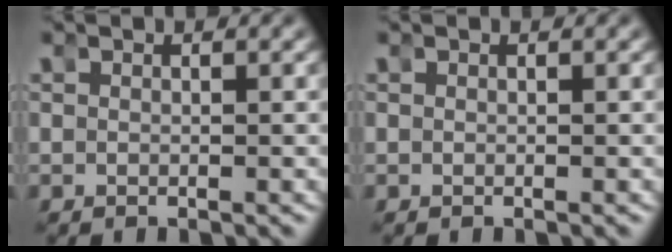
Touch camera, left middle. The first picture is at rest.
{"total": 0.0}